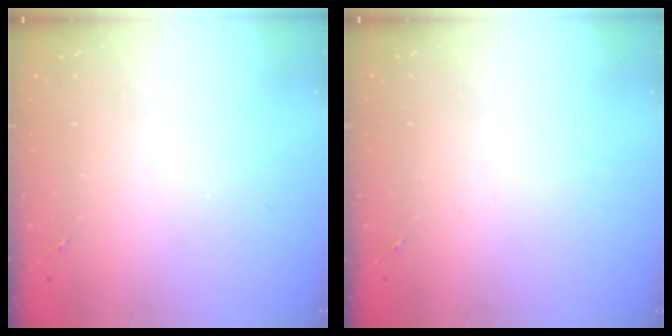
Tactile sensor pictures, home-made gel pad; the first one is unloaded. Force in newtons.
{"total": 0.0}